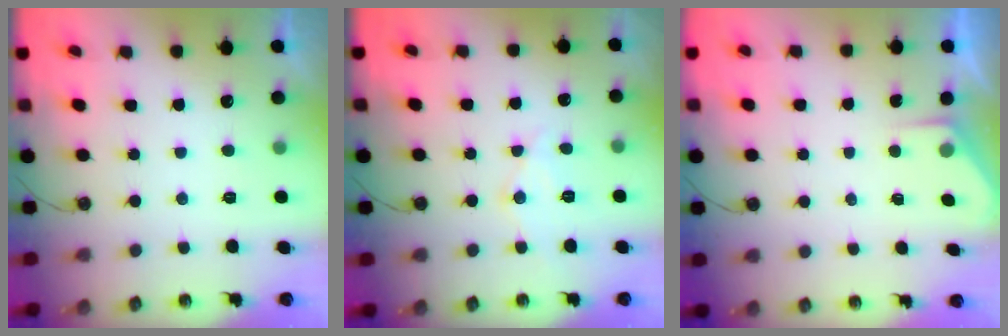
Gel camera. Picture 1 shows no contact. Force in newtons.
{"total": 9.7, "press": 9.6, "slide": 0.9}
{"total": 2.2, "press": 2.2, "slide": 0.3}